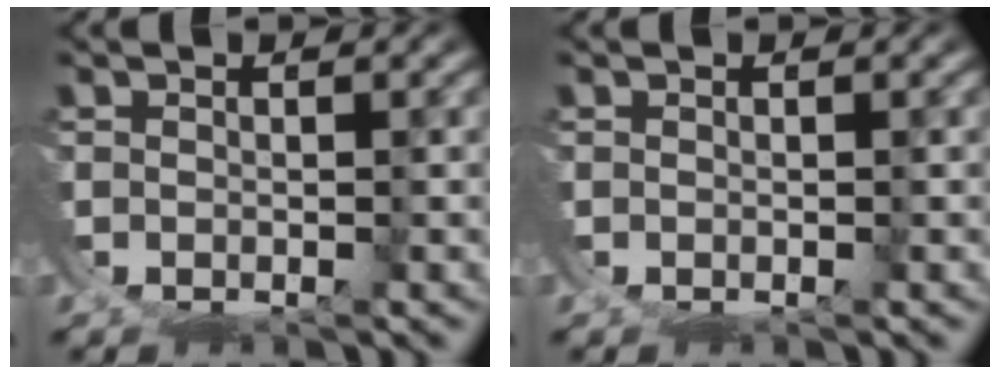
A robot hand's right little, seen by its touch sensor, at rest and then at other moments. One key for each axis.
{"total": 0.0}